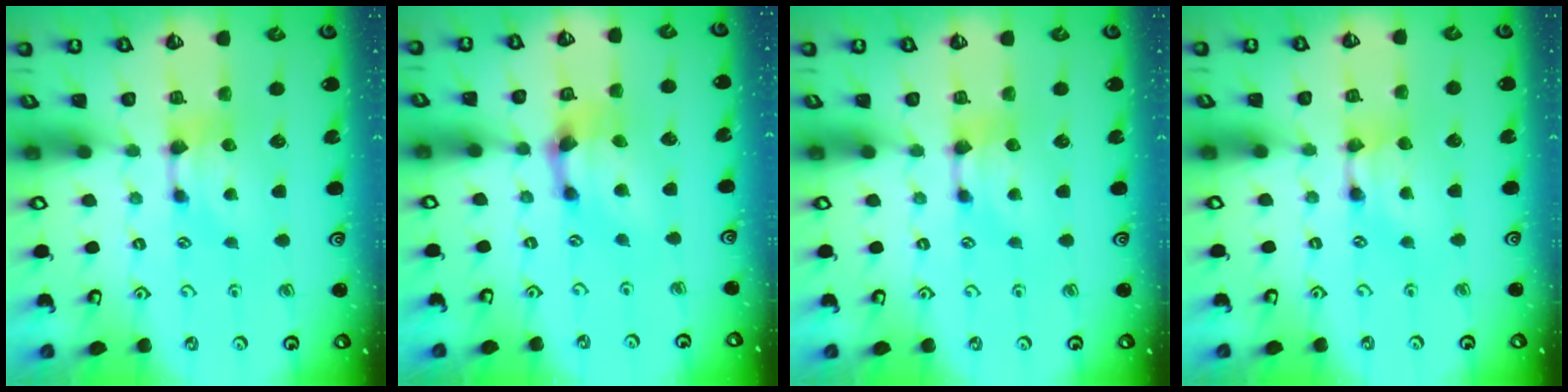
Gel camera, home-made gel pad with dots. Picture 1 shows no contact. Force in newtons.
{"total": 3.4, "press": 2.7, "slide": 2.1}
{"total": 0.0}
{"total": 1.6, "press": 1.6, "slide": 0.2}